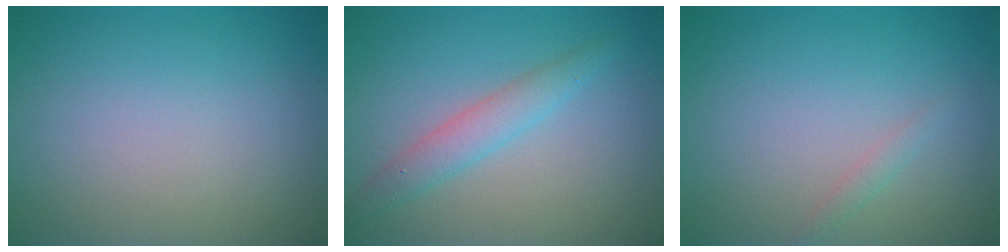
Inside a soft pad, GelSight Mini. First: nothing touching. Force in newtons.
{"total": 2.5, "press": 2.5, "slide": 0.0}
{"total": 0.8, "press": 0.8, "slide": 0.0}